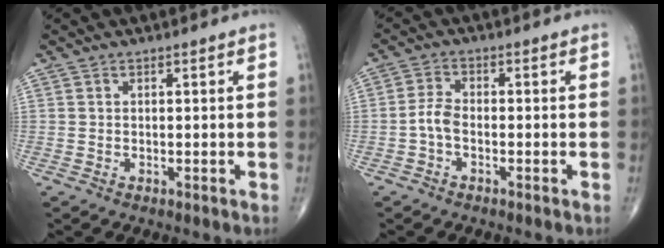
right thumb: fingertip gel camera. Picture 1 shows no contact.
{"total": 3.1, "force": [-1.2, 1.6, 2.4], "torque": [-0.051, 0.014, -0.029]}